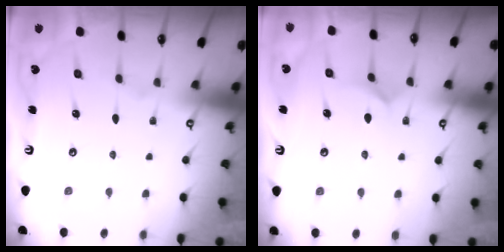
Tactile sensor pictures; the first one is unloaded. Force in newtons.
{"total": 4.0, "press": 4.0, "slide": 0.5}